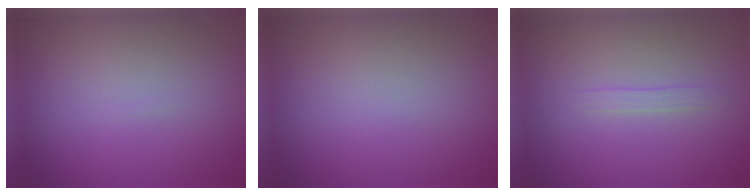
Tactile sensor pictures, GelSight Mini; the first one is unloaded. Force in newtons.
{"total": 0.0}
{"total": 0.9, "press": 0.8, "slide": 0.1}